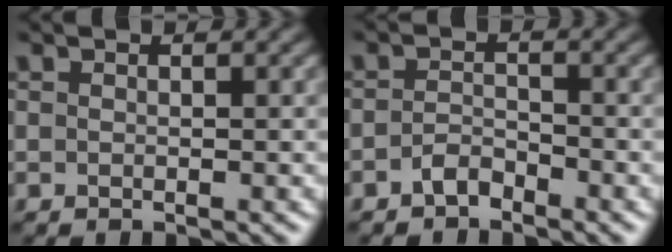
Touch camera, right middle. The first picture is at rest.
{"total": 1.6, "force": [-1.2, 0.8, 0.7], "torque": [-0.014, 0.006, -0.027]}